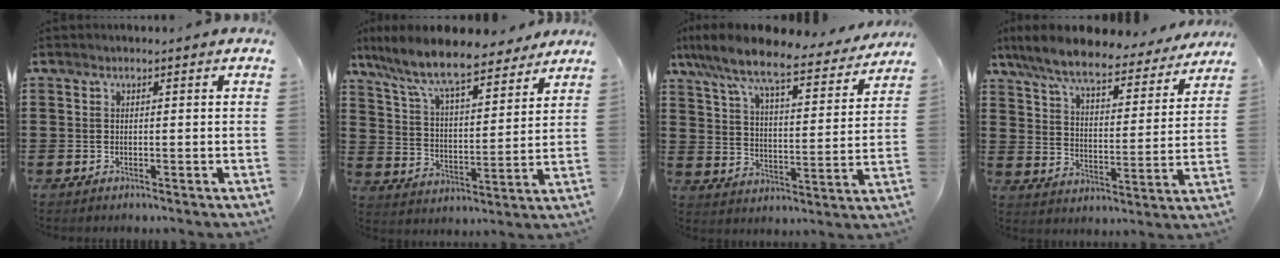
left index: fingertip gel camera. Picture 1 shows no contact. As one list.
[{"total": 10.2, "force": [8.8, 1.5, 5.1], "torque": [-0.132, -0.041, 0.150]}, {"total": 9.0, "force": [7.8, 1.0, 4.4], "torque": [-0.117, -0.045, 0.131]}, {"total": 8.3, "force": [7.5, 0.9, 3.4], "torque": [-0.100, -0.042, 0.129]}]